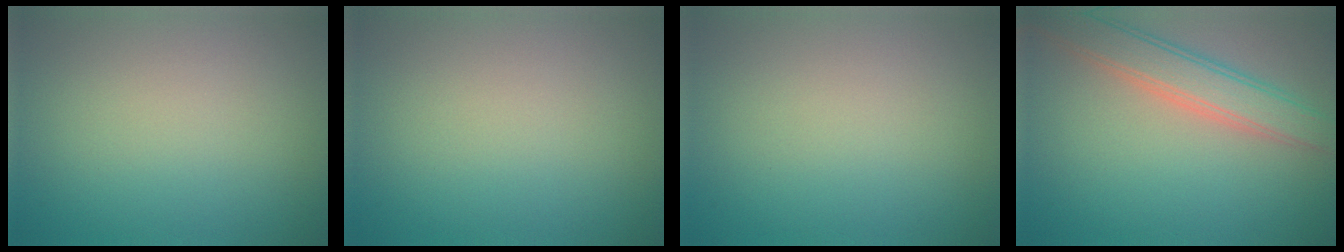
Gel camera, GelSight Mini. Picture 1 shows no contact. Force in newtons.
{"total": 0.0}
{"total": 0.0}
{"total": 4.7, "press": 4.7, "slide": 0.4}